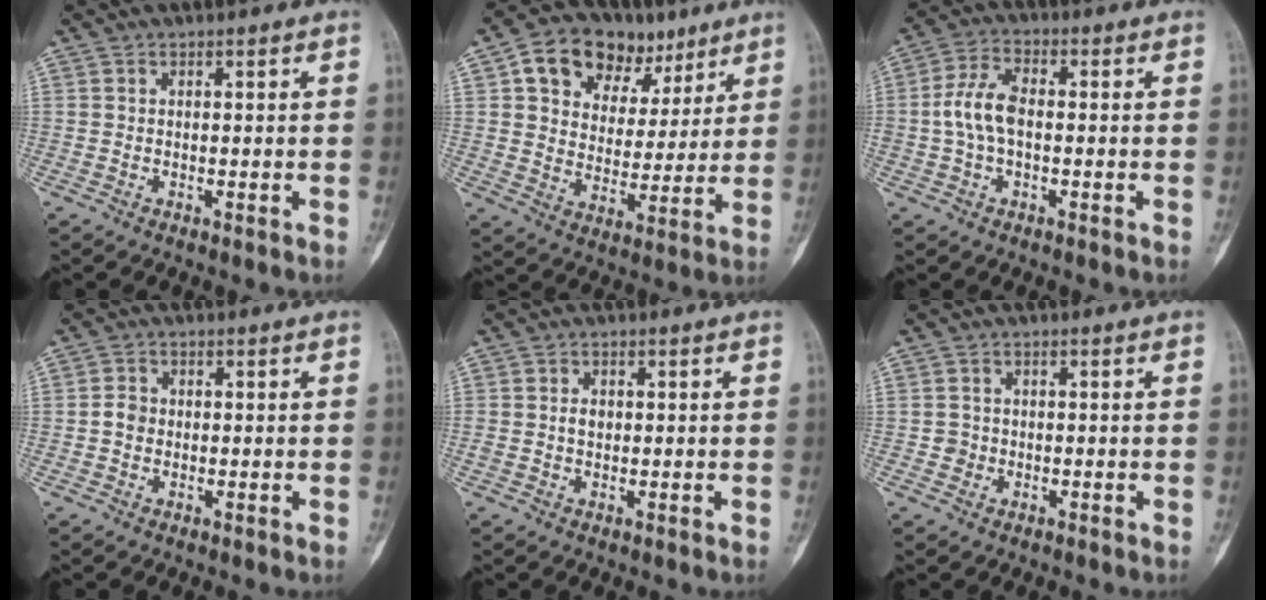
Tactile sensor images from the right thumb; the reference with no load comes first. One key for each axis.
{"total": 16.4, "fx": 8.4, "fy": 11.6, "fz": 8.1, "tx": -0.087, "ty": -0.004, "tz": 0.138}
{"total": 7.5, "fx": -0.5, "fy": 4.1, "fz": 6.2, "tx": -0.133, "ty": 0.024, "tz": -0.016}
{"total": 2.3, "fx": -0.4, "fy": 1.9, "fz": 1.1, "tx": -0.013, "ty": 0.007, "tz": -0.011}
{"total": 1.8, "fx": 0.1, "fy": 1.4, "fz": 1.2, "tx": -0.020, "ty": 0.004, "tz": 0.002}
{"total": 1.7, "fx": -0.5, "fy": 1.6, "fz": 0.3, "tx": 0.004, "ty": 0.008, "tz": -0.012}